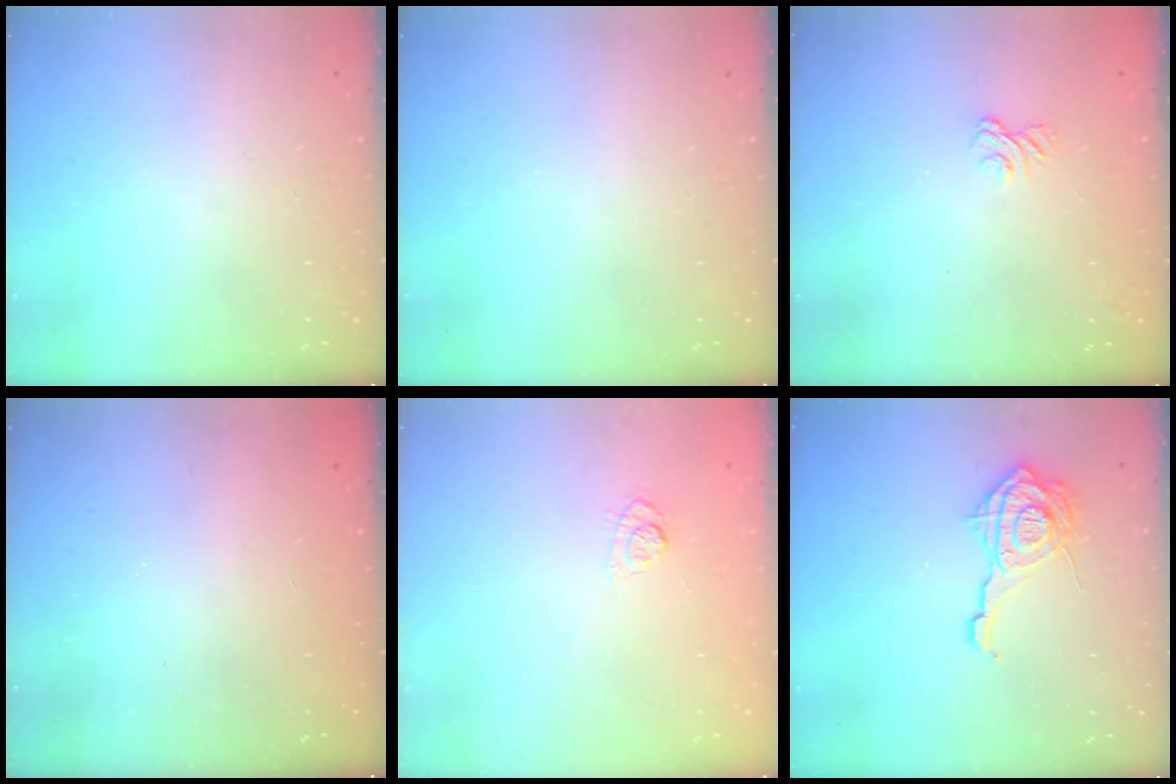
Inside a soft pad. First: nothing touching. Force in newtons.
{"total": 0.0}
{"total": 2.3, "press": 2.0, "slide": 1.2}
{"total": 2.5, "press": 2.4, "slide": 0.8}
{"total": 7.2, "press": 7.1, "slide": 1.5}
{"total": 13.5, "press": 13.4, "slide": 1.6}